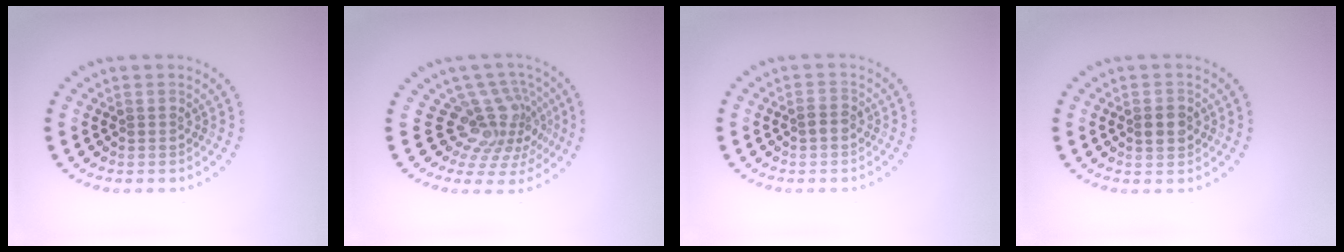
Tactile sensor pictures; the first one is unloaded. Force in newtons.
{"total": 4.5, "press": 3.1, "slide": 3.2}
{"total": 1.2, "press": 1.1, "slide": 0.4}
{"total": 2.3, "press": 2.3, "slide": 0.0}